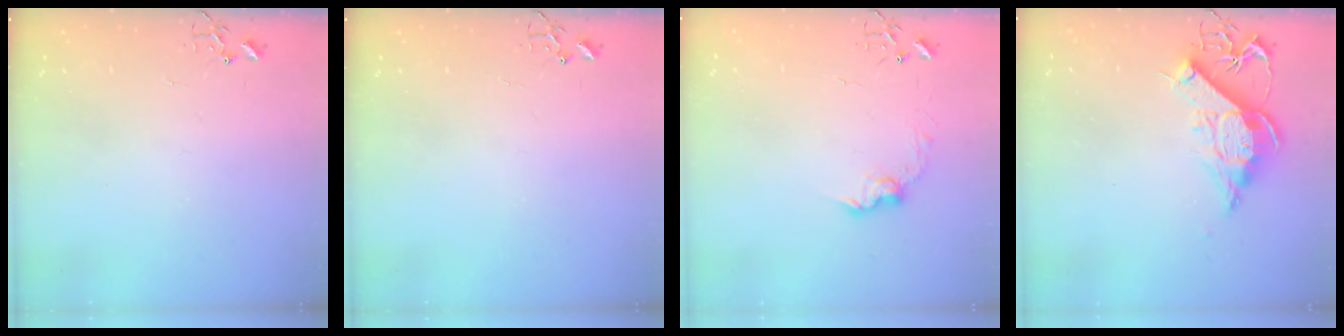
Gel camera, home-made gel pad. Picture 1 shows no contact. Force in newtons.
{"total": 0.0}
{"total": 8.5, "press": 8.5, "slide": 0.4}
{"total": 12.4, "press": 12.3, "slide": 1.8}